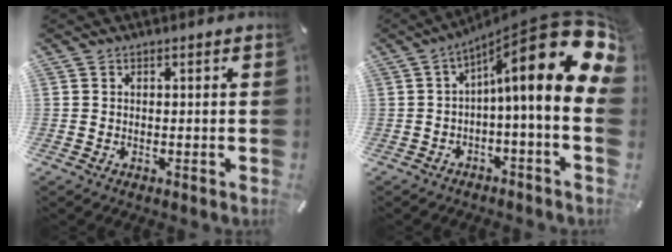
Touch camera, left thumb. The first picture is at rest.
{"total": 19.6, "force": [6.4, 3.2, 18.2], "torque": [-0.269, -0.063, 0.099]}